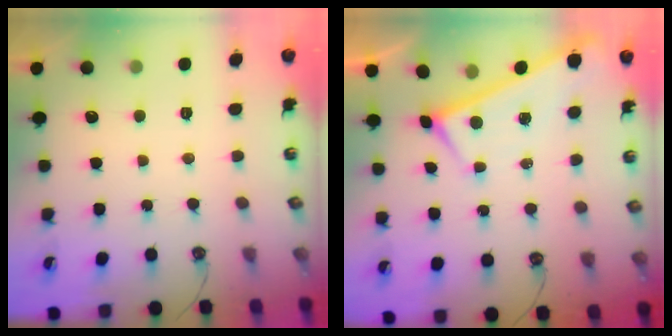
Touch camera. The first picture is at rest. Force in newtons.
{"total": 0.0}